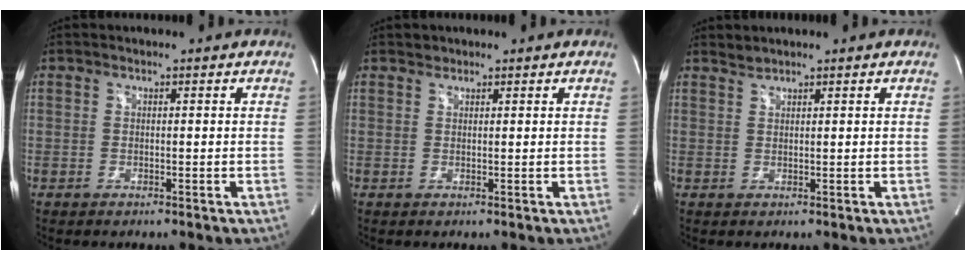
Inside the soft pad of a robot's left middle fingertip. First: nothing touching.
{"total": 0.7, "force": [0.6, 0.4, -0.1], "torque": [0.001, 0.001, 0.008]}
{"total": 1.0, "force": [1.0, -0.1, -0.1], "torque": [-0.004, 0.002, 0.023]}